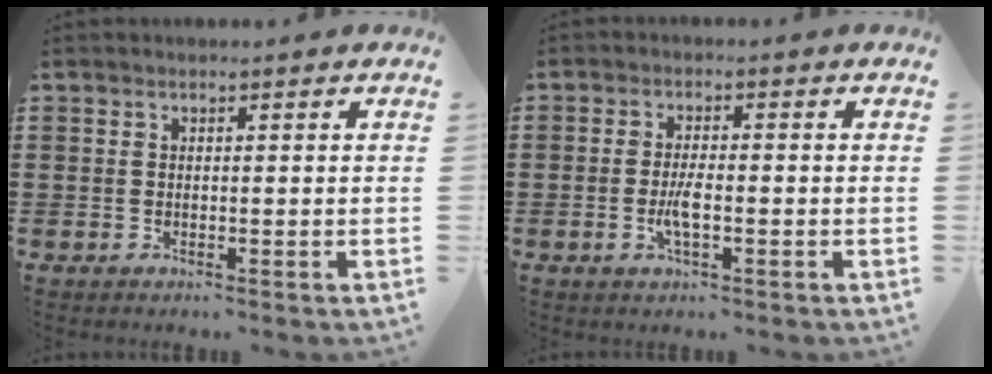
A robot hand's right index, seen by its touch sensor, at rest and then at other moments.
{"total": 3.3, "force": [-0.9, 0.8, 3.1], "torque": [-0.066, -0.004, -0.020]}